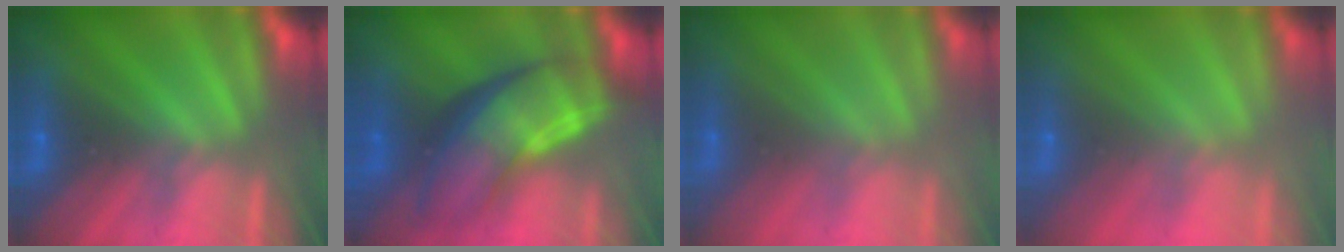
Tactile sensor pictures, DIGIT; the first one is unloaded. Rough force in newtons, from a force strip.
{"total": 8.1}
{"total": 2.4}
{"total": 2.8}